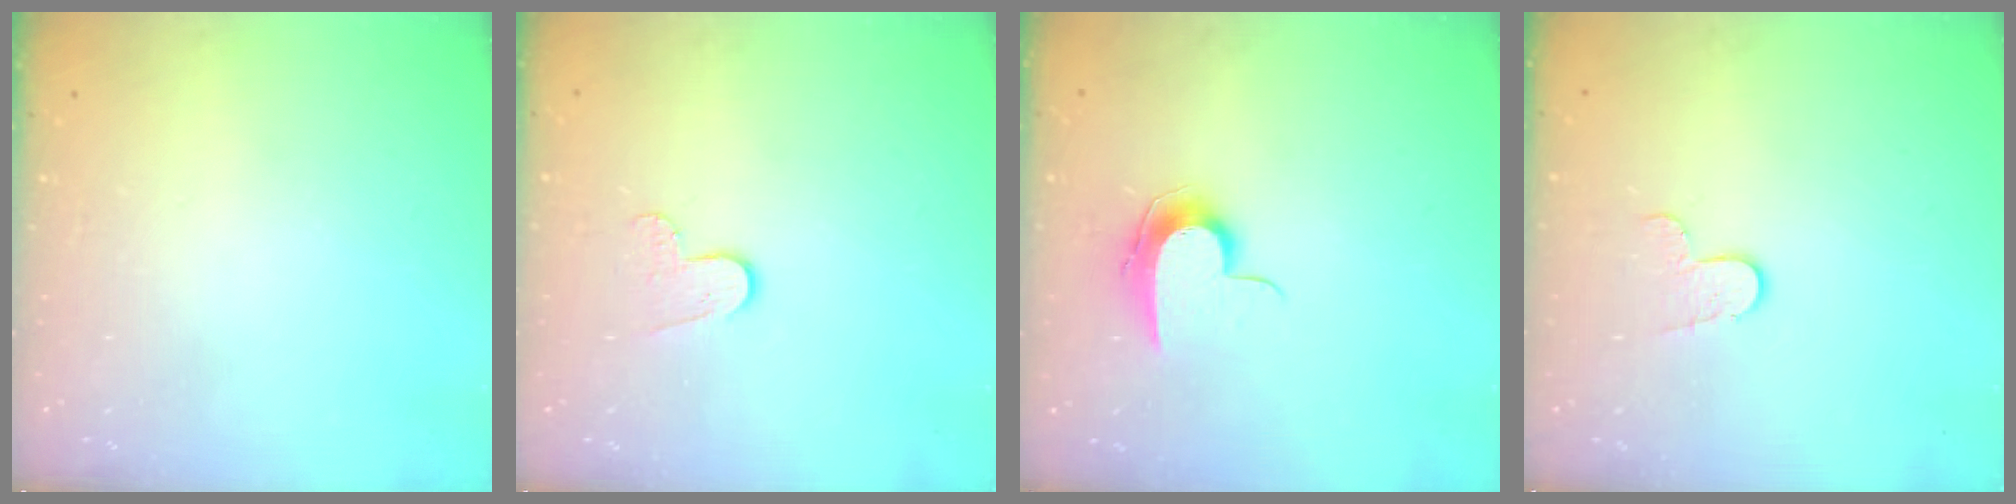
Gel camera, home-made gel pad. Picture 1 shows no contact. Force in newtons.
{"total": 6.2, "press": 6.1, "slide": 0.5}
{"total": 8.9, "press": 8.9, "slide": 0.9}
{"total": 5.7, "press": 5.7, "slide": 0.5}